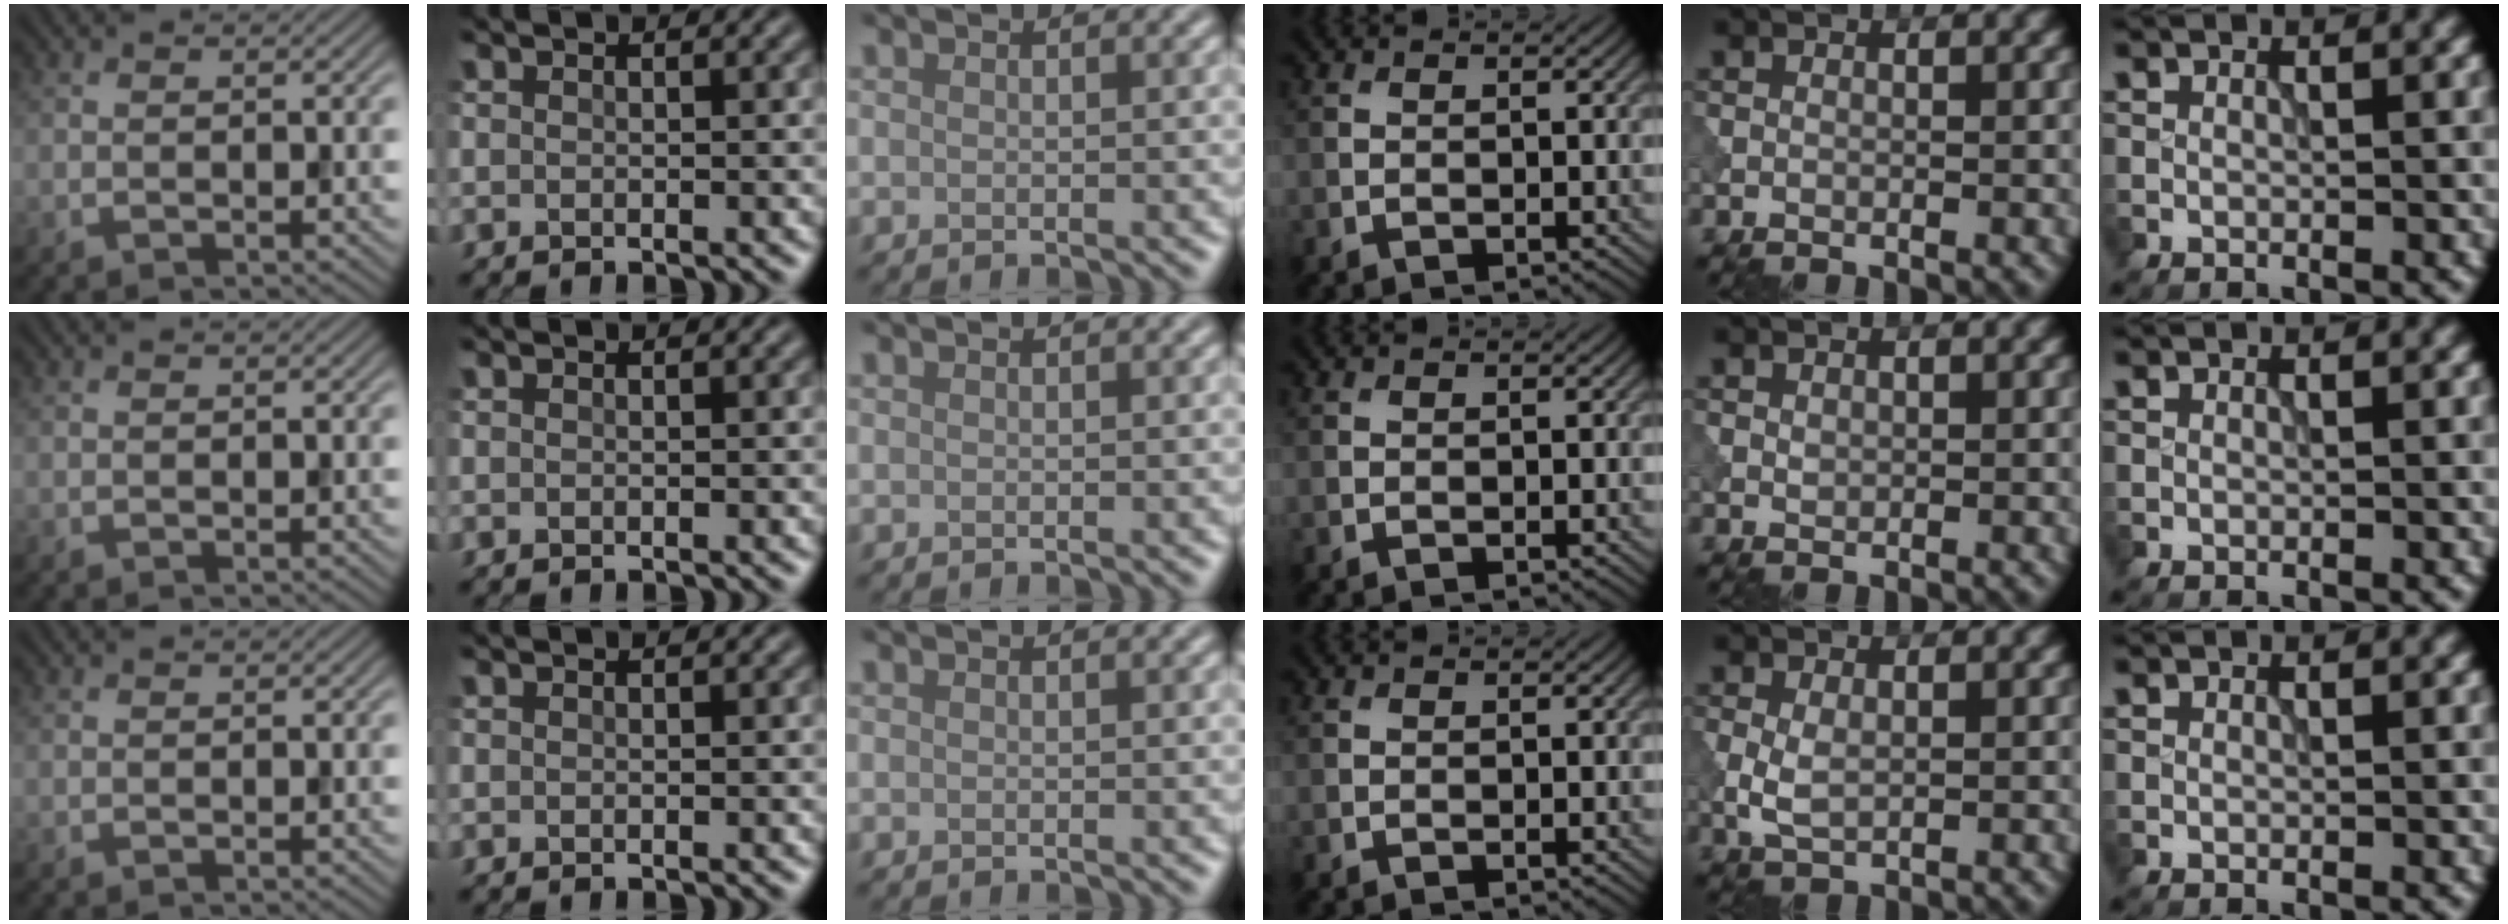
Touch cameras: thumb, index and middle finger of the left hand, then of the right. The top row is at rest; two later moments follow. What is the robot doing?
{"motion": "press", "object": "tv remote"}